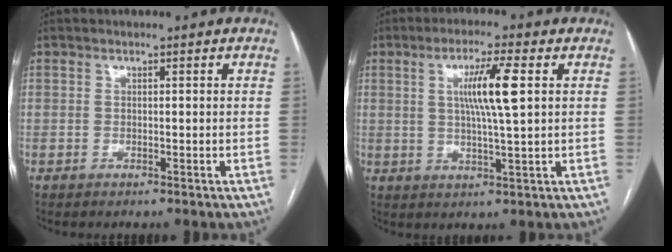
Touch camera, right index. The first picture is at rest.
{"total": 7.7, "force": [1.8, -0.1, 7.5], "torque": [-0.138, 0.001, 0.032]}